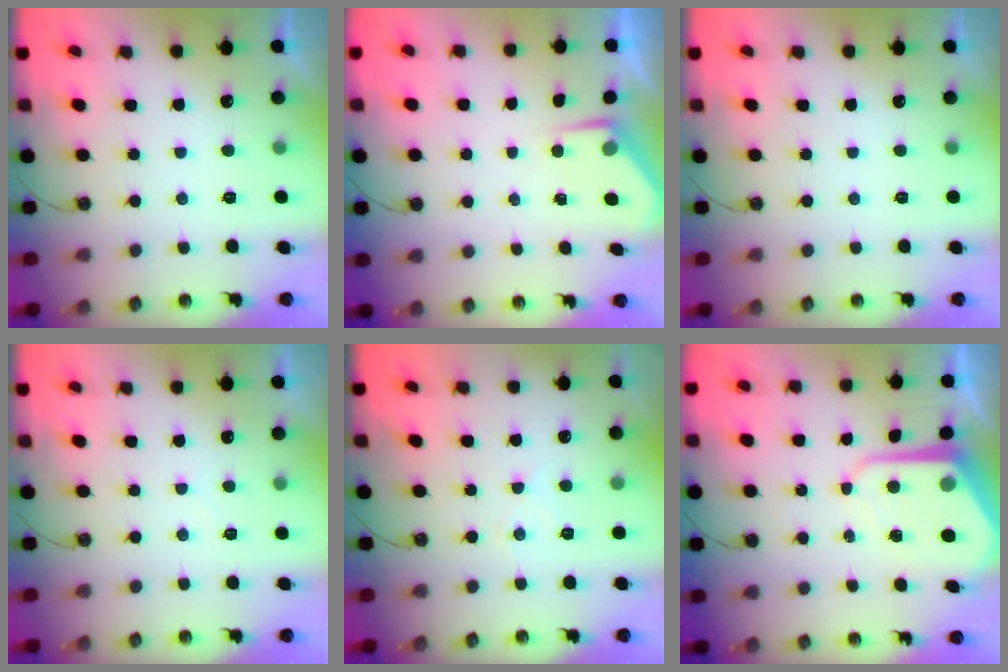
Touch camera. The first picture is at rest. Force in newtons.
{"total": 3.1, "press": 3.1, "slide": 0.4}
{"total": 0.0}
{"total": 3.1, "press": 3.1, "slide": 0.4}
{"total": 4.6, "press": 4.6, "slide": 0.6}
{"total": 9.0, "press": 9.0, "slide": 0.5}